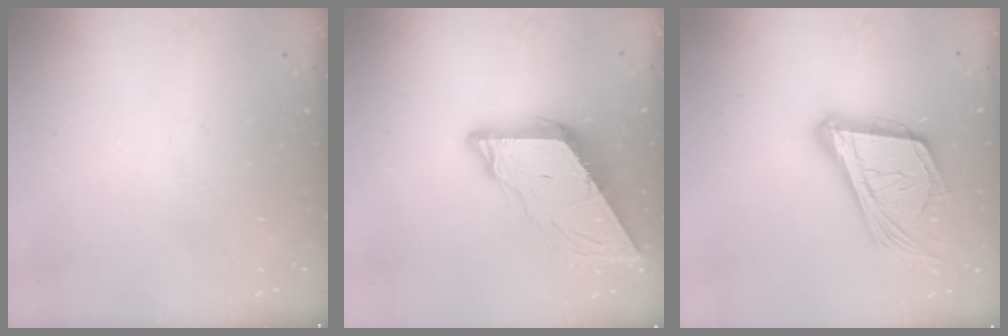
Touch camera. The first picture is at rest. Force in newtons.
{"total": 10.0, "press": 10.0, "slide": 0.8}
{"total": 23.2, "press": 22.7, "slide": 5.0}